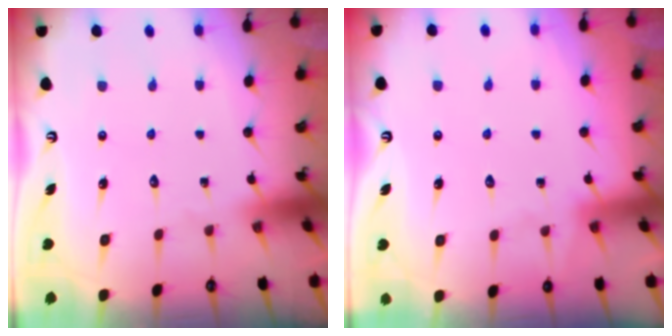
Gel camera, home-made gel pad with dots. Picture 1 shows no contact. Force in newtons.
{"total": 2.5, "press": 2.5, "slide": 0.4}